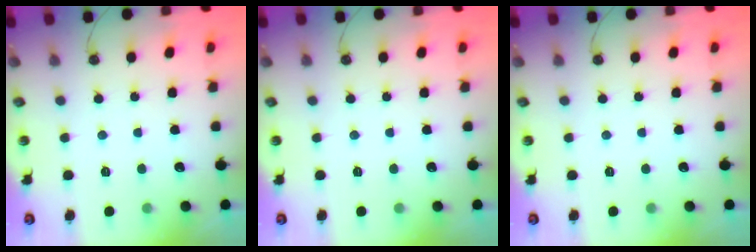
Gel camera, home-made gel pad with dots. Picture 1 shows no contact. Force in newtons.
{"total": 0.0}
{"total": 2.0, "press": 0.4, "slide": 2.0}